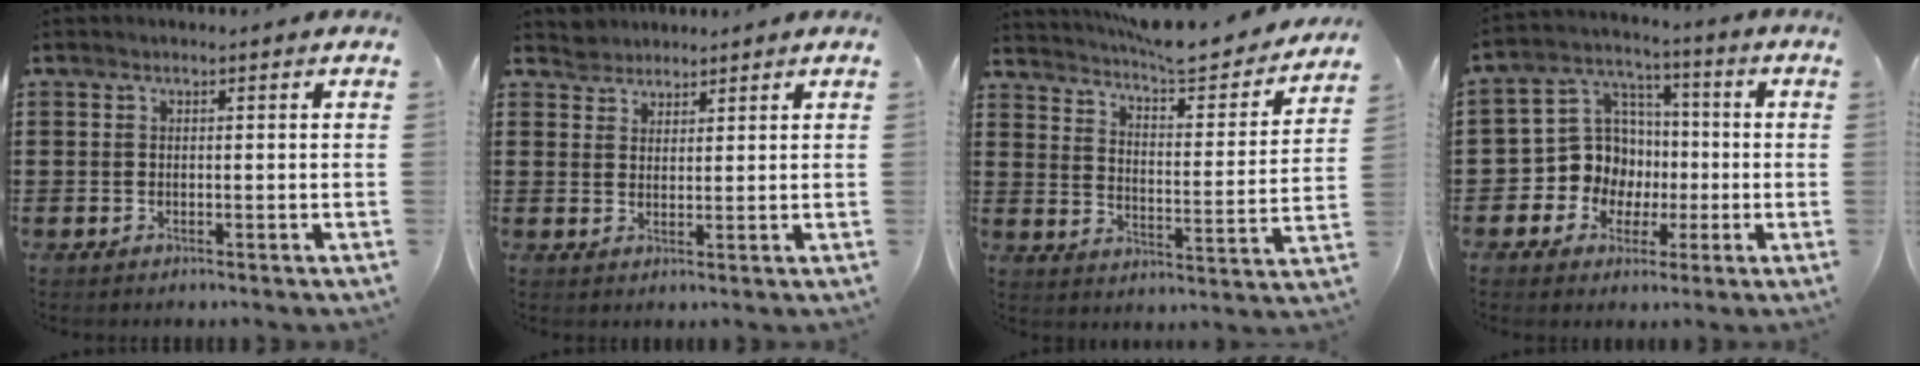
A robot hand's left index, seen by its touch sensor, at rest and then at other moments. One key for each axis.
{"total": 2.4, "fx": 2.2, "fy": 1.0, "fz": -0.5, "tx": 0.000, "ty": 0.006, "tz": 0.044}
{"total": 6.3, "fx": 6.1, "fy": 0.2, "fz": 1.5, "tx": -0.054, "ty": -0.048, "tz": 0.100}
{"total": 9.5, "fx": -0.7, "fy": 9.3, "fz": 2.1, "tx": -0.092, "ty": 0.000, "tz": -0.009}